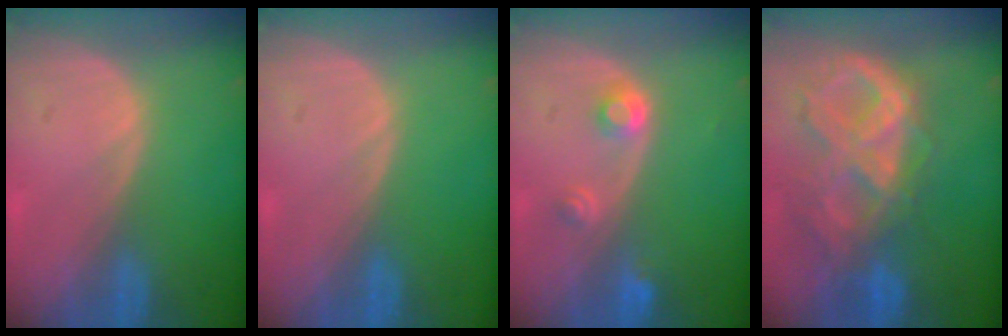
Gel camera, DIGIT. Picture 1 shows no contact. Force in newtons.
{"total": 0.0}
{"total": 3.0, "press": 2.8, "slide": 1.0}
{"total": 10.6, "press": 8.9, "slide": 5.7}